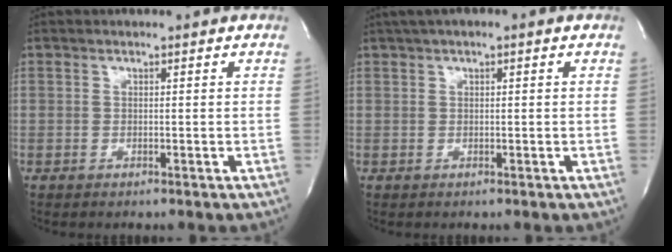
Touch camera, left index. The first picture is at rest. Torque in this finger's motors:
{"motor_torque": [-0.08, -0.22, 0.55, 0.13]}